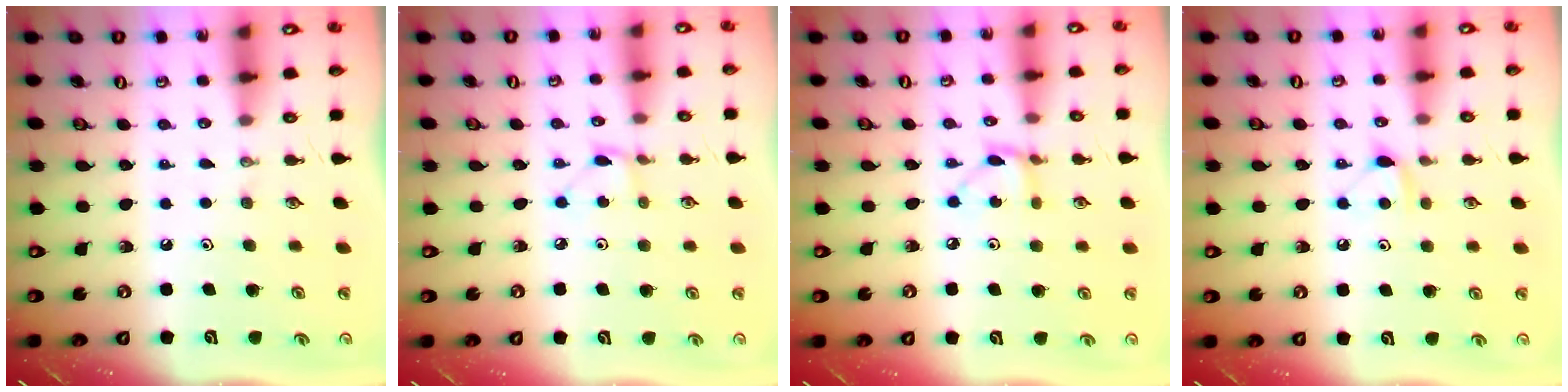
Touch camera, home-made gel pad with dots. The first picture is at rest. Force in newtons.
{"total": 2.5, "press": 2.5, "slide": 0.3}
{"total": 4.3, "press": 4.3, "slide": 0.3}
{"total": 6.1, "press": 6.0, "slide": 0.8}